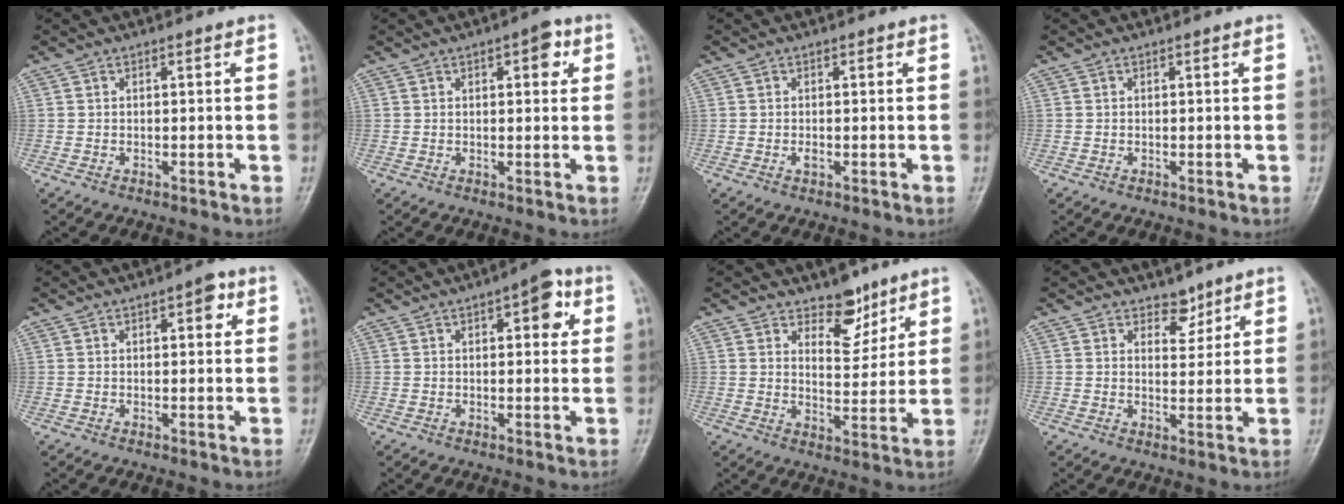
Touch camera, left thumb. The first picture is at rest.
{"total": 4.2, "force": [1.8, 1.9, 3.4], "torque": [-0.029, 0.000, 0.017]}
{"total": 1.0, "force": [-0.2, 0.6, 0.7], "torque": [-0.012, -0.001, -0.005]}
{"total": 0.0}
{"total": 3.7, "force": [1.6, 1.6, 3.0], "torque": [-0.026, 0.000, 0.015]}
{"total": 6.6, "force": [2.5, 2.9, 5.4], "torque": [-0.045, 0.000, 0.024]}
{"total": 7.0, "force": [5.0, 3.5, 3.3], "torque": [-0.019, -0.040, 0.081]}
{"total": 3.6, "force": [2.8, 2.0, 1.1], "torque": [0.006, -0.021, 0.045]}